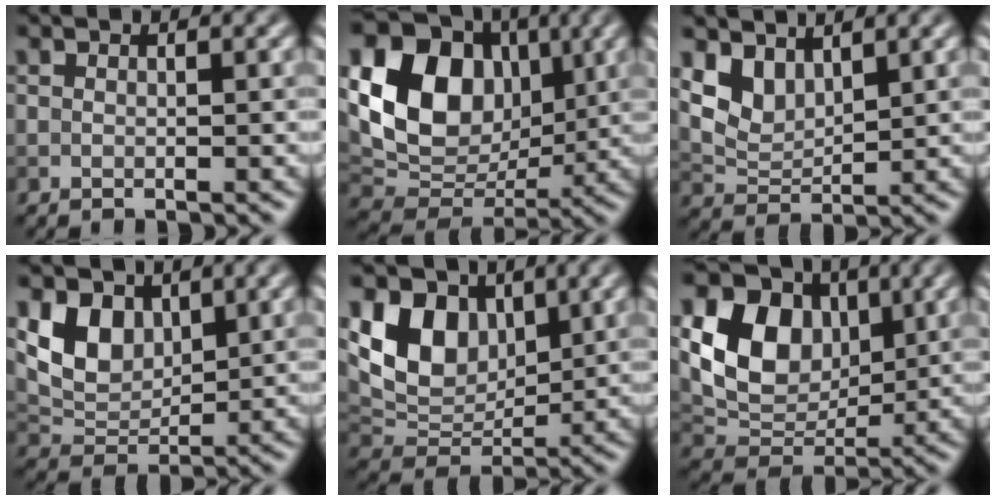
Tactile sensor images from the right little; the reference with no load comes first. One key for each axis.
{"total": 13.0, "fx": 2.8, "fy": 9.9, "fz": 8.1, "tx": -0.152, "ty": 0.011, "tz": 0.046}
{"total": 3.6, "fx": 2.6, "fy": 1.8, "fz": 1.6, "tx": -0.043, "ty": -0.008, "tz": 0.054}
{"total": 5.0, "fx": 2.1, "fy": 3.5, "fz": 2.9, "tx": -0.062, "ty": -0.010, "tz": 0.040}
{"total": 7.1, "fx": 2.6, "fy": 5.0, "fz": 4.3, "tx": -0.080, "ty": -0.008, "tz": 0.047}
{"total": 9.1, "fx": 2.2, "fy": 6.8, "fz": 5.7, "tx": -0.113, "ty": -0.003, "tz": 0.035}